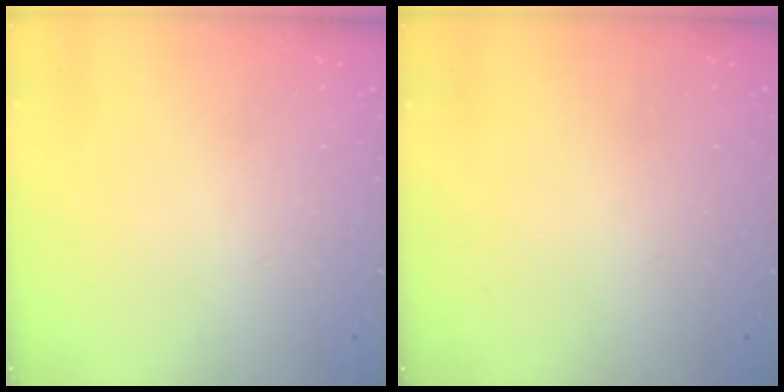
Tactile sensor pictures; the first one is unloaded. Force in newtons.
{"total": 0.0}